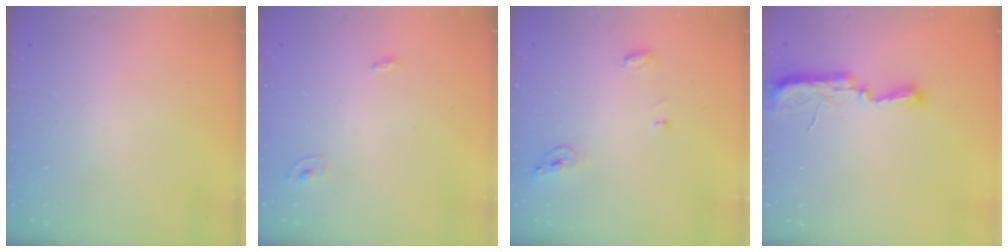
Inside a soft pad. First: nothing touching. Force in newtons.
{"total": 2.8, "press": 2.8, "slide": 0.1}
{"total": 6.5, "press": 6.5, "slide": 0.5}
{"total": 9.8, "press": 8.5, "slide": 4.8}